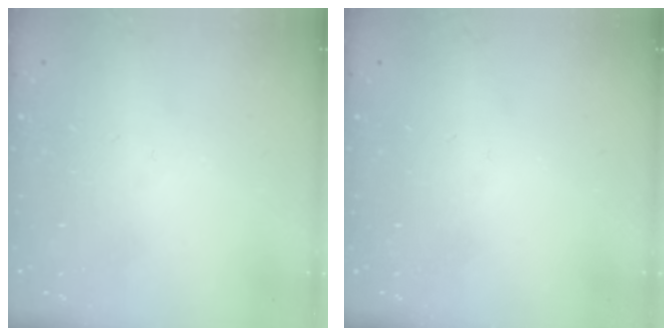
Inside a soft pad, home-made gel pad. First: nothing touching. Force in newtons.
{"total": 0.0}